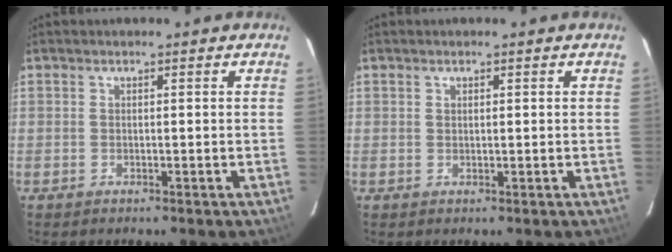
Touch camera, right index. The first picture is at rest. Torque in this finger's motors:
{"motor_torque": [-0.05, -0.02, -0.03, -0.01]}